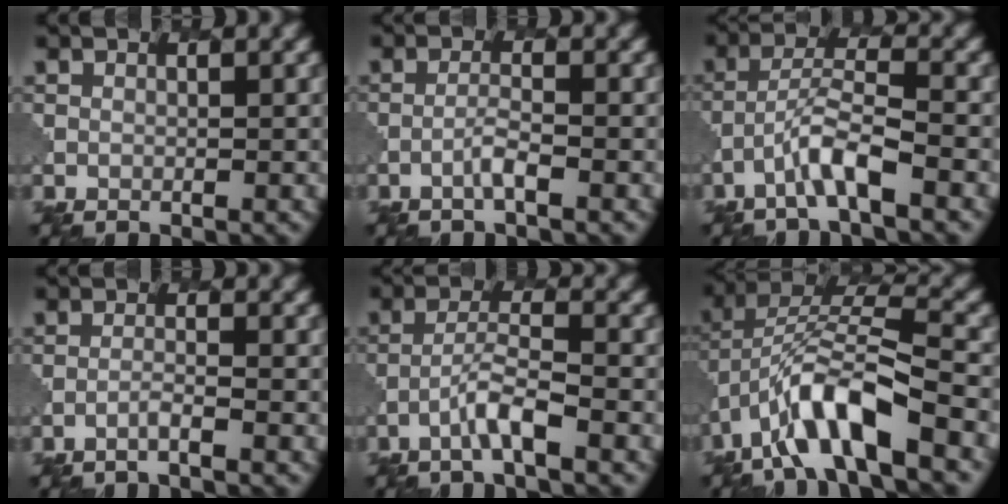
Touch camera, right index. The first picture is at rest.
{"total": 1.3, "force": [-0.7, 0.1, 1.1], "torque": [-0.023, 0.008, -0.018]}
{"total": 3.7, "force": [-2.1, 0.5, 3.0], "torque": [-0.058, 0.013, -0.044]}
{"total": 1.2, "force": [-0.8, 0.1, 0.9], "torque": [-0.007, 0.006, -0.025]}
{"total": 2.8, "force": [-1.6, 0.2, 2.3], "torque": [-0.046, 0.012, -0.037]}
{"total": 9.5, "force": [-4.6, 3.0, 7.8], "torque": [-0.145, 0.015, -0.084]}